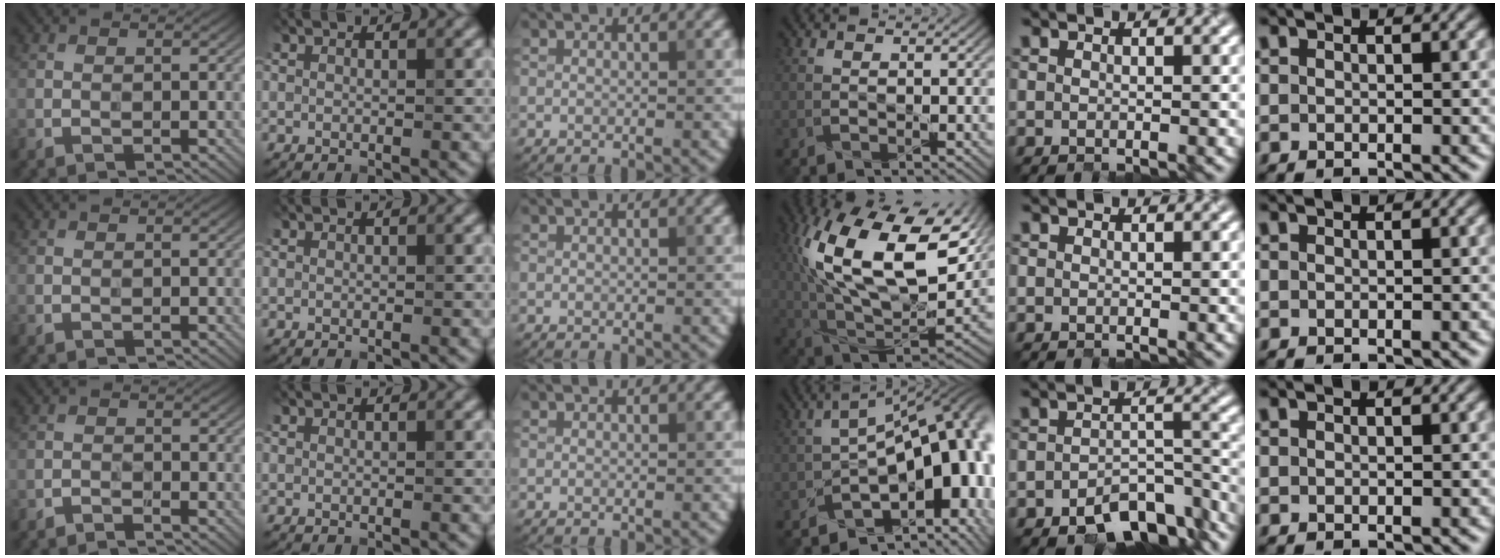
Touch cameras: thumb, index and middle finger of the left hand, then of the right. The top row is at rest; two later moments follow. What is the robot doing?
{"motion": "close", "object": "stapler"}